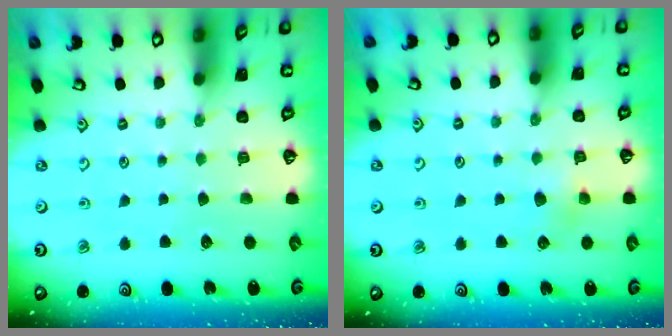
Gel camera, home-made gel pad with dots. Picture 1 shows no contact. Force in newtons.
{"total": 4.0, "press": 4.0, "slide": 0.4}